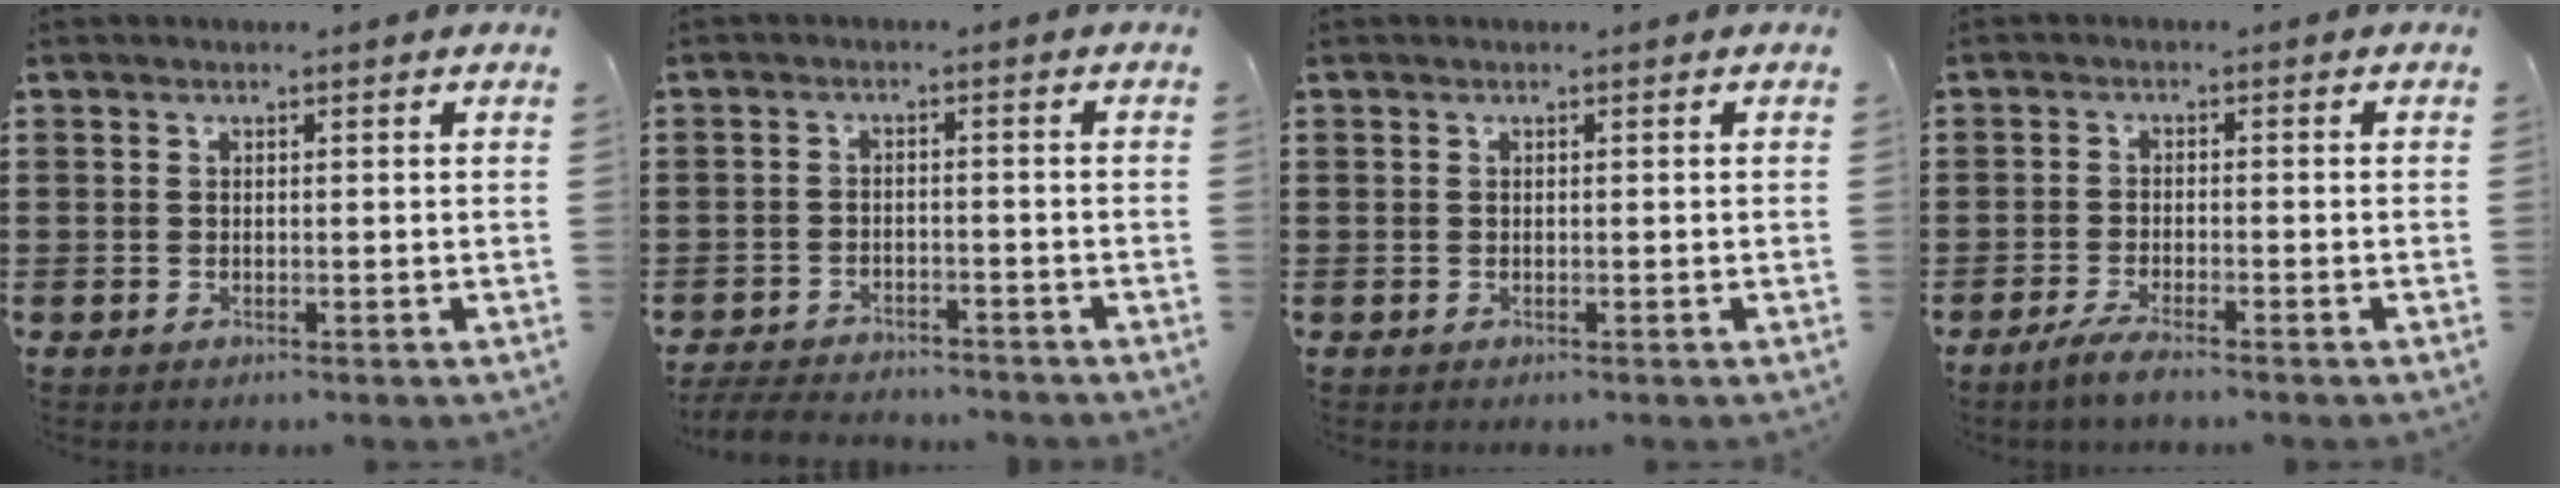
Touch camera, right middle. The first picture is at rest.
{"total": 3.8, "force": [-3.7, 0.4, 0.5], "torque": [-0.017, -0.002, -0.079]}
{"total": 0.0}
{"total": 2.7, "force": [-2.1, -0.1, 1.7], "torque": [-0.035, -0.003, -0.040]}